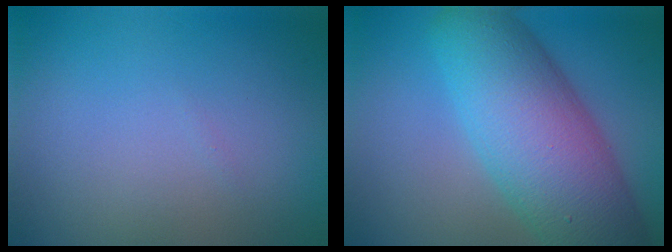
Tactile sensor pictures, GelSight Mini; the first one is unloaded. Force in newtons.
{"total": 12.0, "press": 12.0, "slide": 0.5}